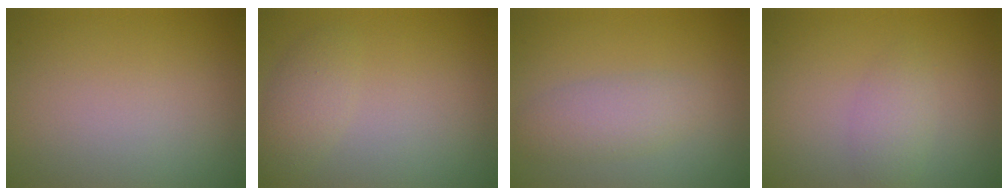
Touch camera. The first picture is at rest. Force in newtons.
{"total": 1.9, "press": 1.9, "slide": 0.1}
{"total": 2.6, "press": 2.6, "slide": 0.1}
{"total": 1.8, "press": 1.8, "slide": 0.0}